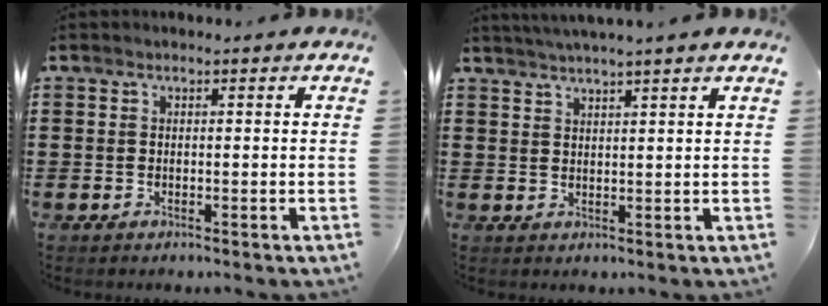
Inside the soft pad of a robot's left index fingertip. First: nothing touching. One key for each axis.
{"total": 2.5, "fx": 2.3, "fy": -0.8, "fz": 0.7, "tx": -0.017, "ty": -0.004, "tz": 0.043}